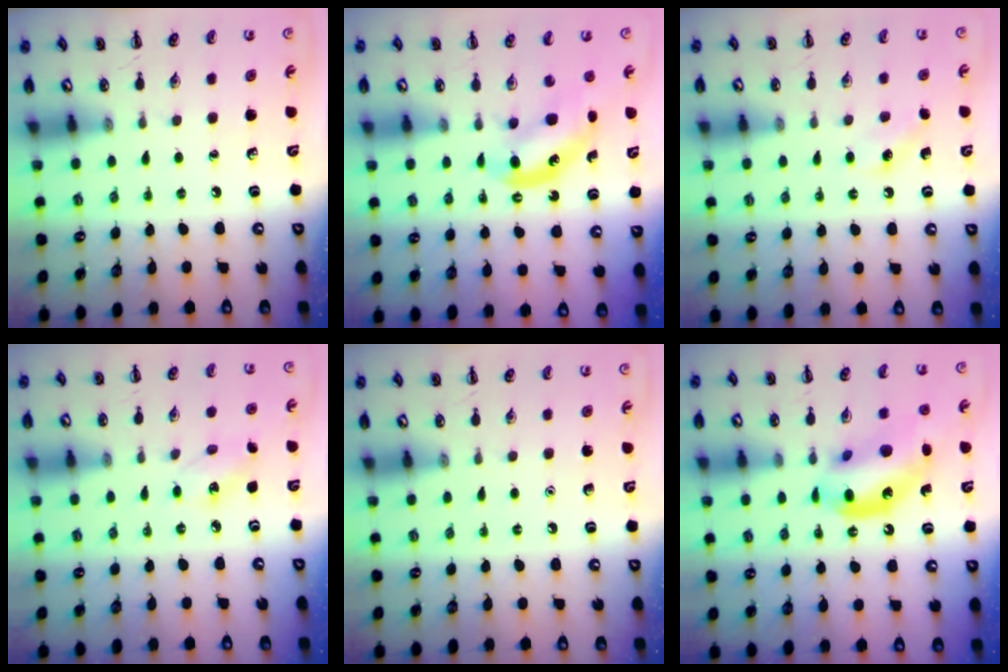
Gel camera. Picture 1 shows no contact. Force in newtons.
{"total": 6.4, "press": 6.3, "slide": 0.8}
{"total": 4.2, "press": 4.1, "slide": 1.1}
{"total": 5.5, "press": 5.3, "slide": 1.6}
{"total": 1.6, "press": 1.6, "slide": 0.1}
{"total": 14.3, "press": 13.8, "slide": 3.5}